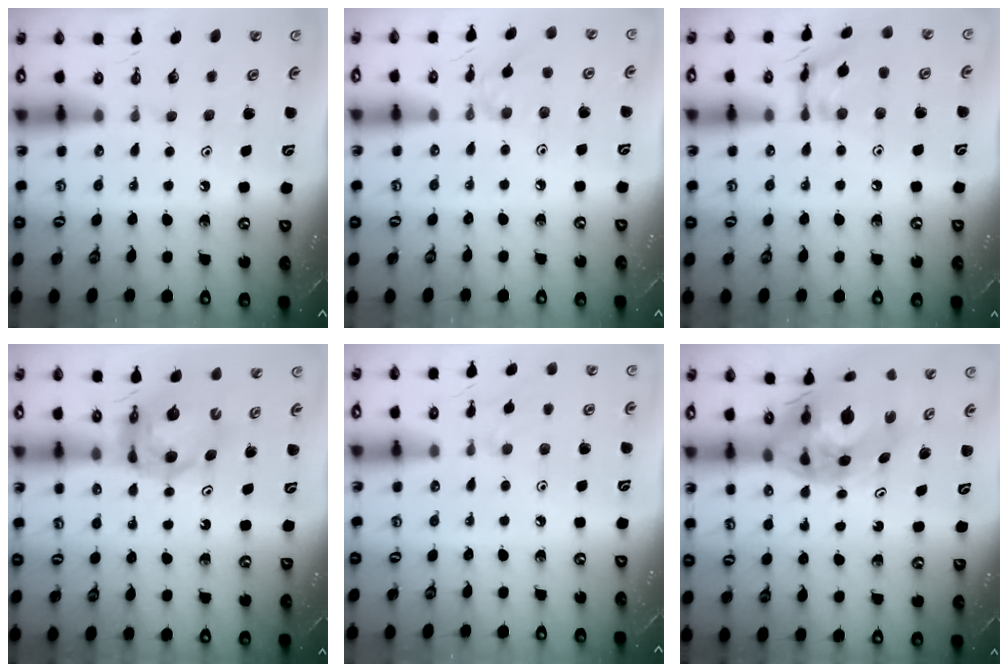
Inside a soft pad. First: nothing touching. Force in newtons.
{"total": 2.8, "press": 2.7, "slide": 0.6}
{"total": 12.6, "press": 12.5, "slide": 0.9}
{"total": 9.0, "press": 9.0, "slide": 0.9}
{"total": 3.5, "press": 3.4, "slide": 0.6}
{"total": 13.8, "press": 13.7, "slide": 1.8}